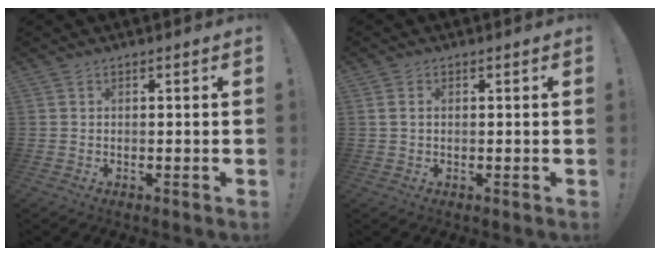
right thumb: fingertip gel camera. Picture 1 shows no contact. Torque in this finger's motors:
{"motor_torque": [-0.24, -0.25, -0.28, -0.03, 0.03]}